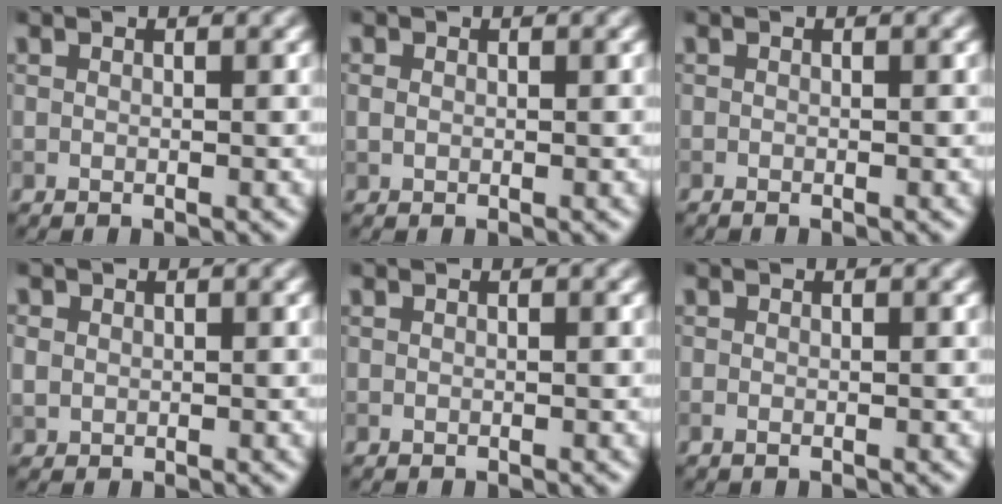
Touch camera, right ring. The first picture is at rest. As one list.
[{"total": 0.7, "force": [0.0, 0.6, 0.4], "torque": [-0.008, -0.001, 0.000]}, {"total": 0.0}, {"total": 1.4, "force": [0.2, 1.3, 0.4], "torque": [-0.006, -0.002, 0.005]}, {"total": 0.0}, {"total": 0.6, "force": [-0.3, 0.3, 0.4], "torque": [-0.010, -0.002, -0.004]}]